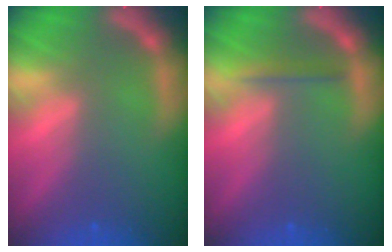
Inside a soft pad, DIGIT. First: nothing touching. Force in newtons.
{"total": 1.4}